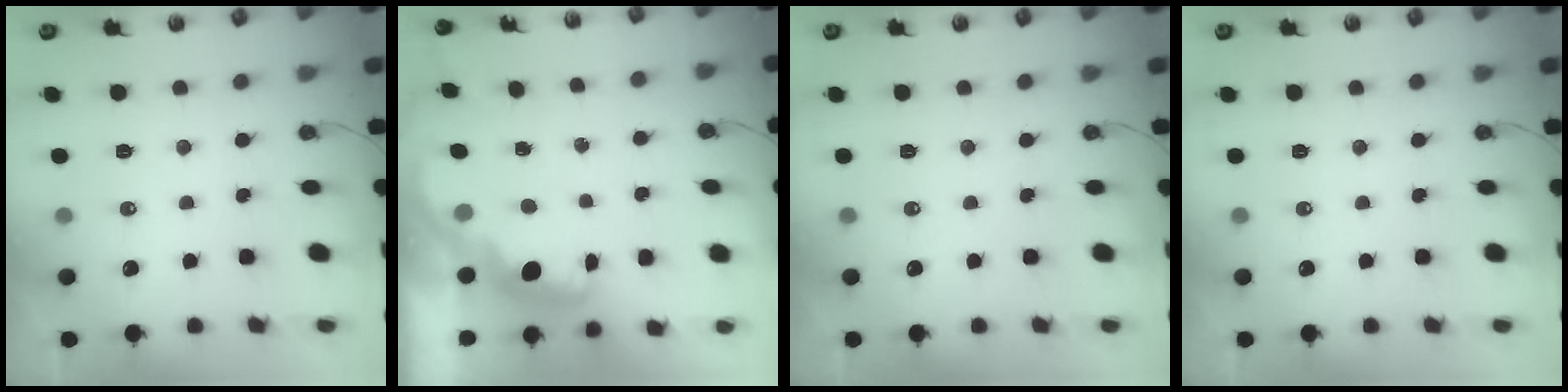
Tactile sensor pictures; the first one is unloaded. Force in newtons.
{"total": 2.6, "press": 2.5, "slide": 0.8}
{"total": 0.0}
{"total": 0.0}